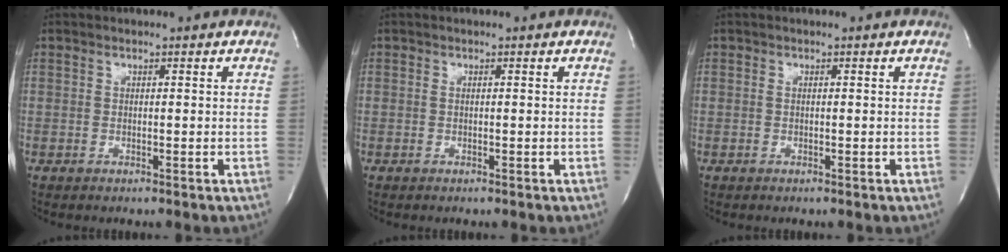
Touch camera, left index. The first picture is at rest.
{"total": 0.0}
{"total": 0.0}